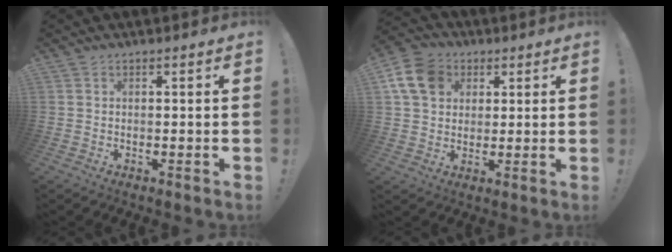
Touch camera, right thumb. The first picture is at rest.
{"total": 12.5, "force": [4.5, 9.9, 6.1], "torque": [-0.101, -0.009, 0.092]}